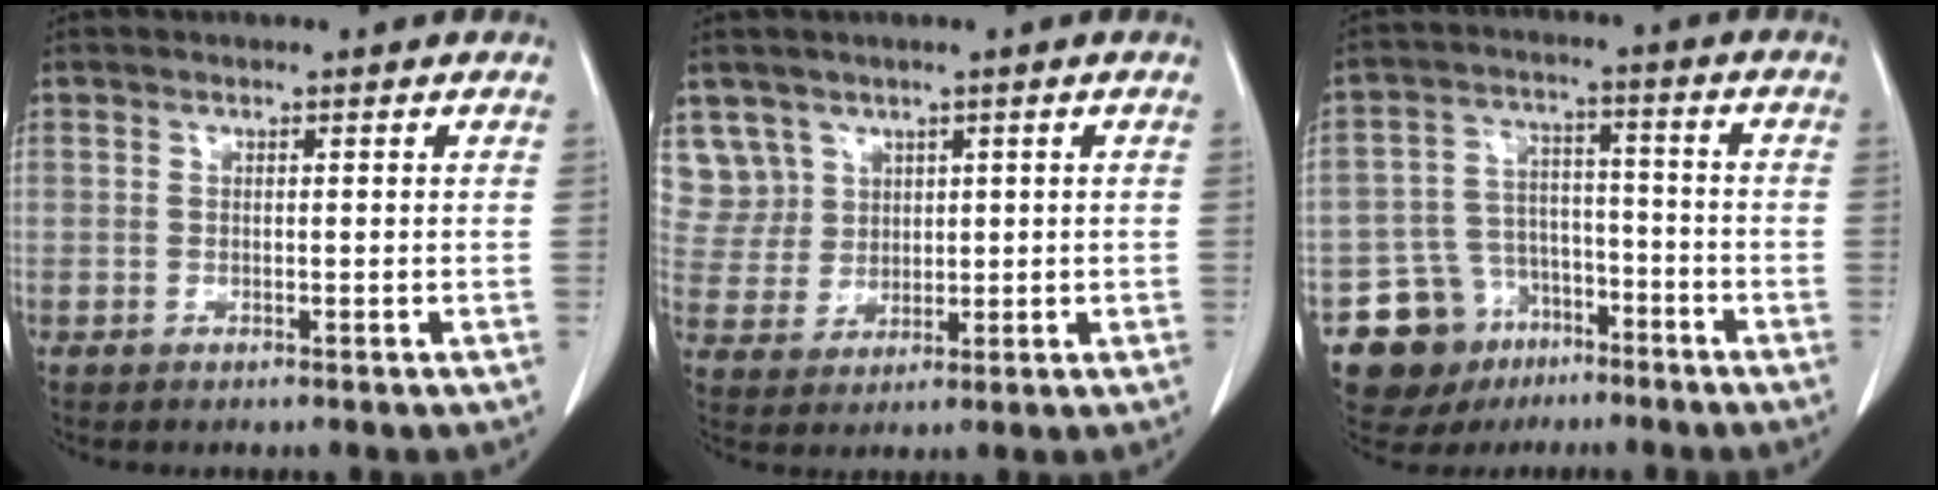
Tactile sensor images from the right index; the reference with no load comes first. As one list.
[{"total": 6.8, "force": [3.9, 5.5, -0.3], "torque": [0.009, 0.010, 0.089]}, {"total": 10.9, "force": [-6.4, 8.5, 2.5], "torque": [-0.046, 0.042, -0.093]}]